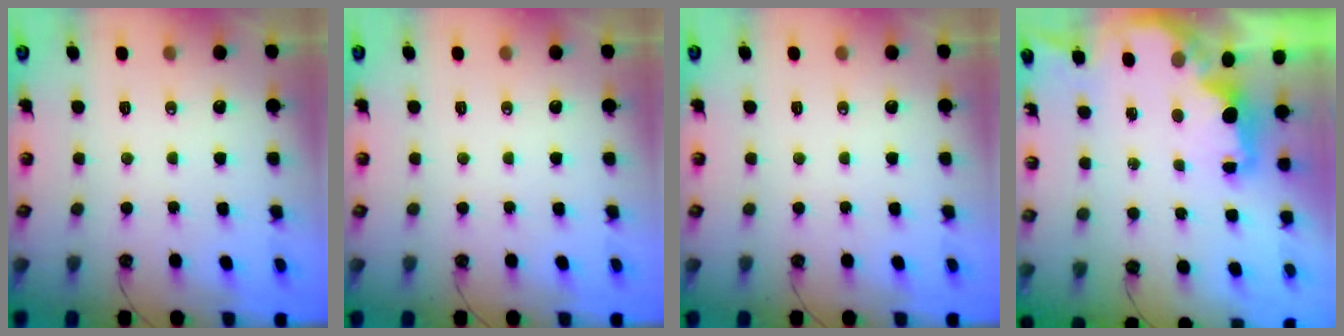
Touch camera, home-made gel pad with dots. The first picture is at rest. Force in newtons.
{"total": 0.0}
{"total": 0.0}
{"total": 2.1, "press": 1.9, "slide": 0.8}